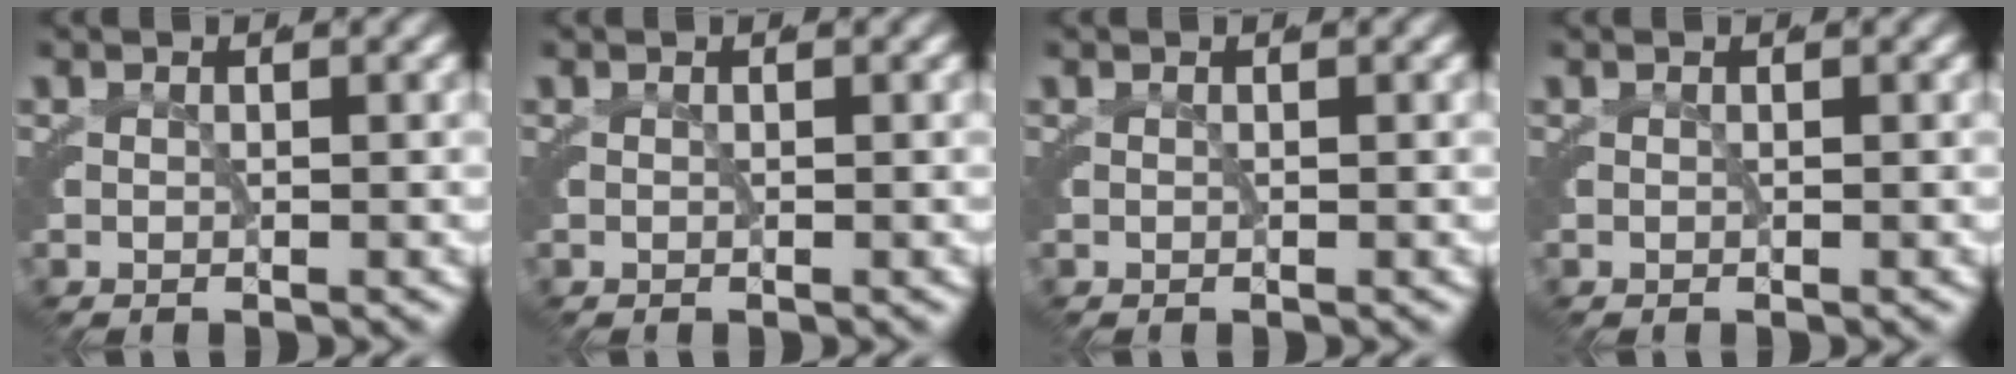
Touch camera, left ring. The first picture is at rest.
{"total": 0.0}
{"total": 0.0}
{"total": 0.0}